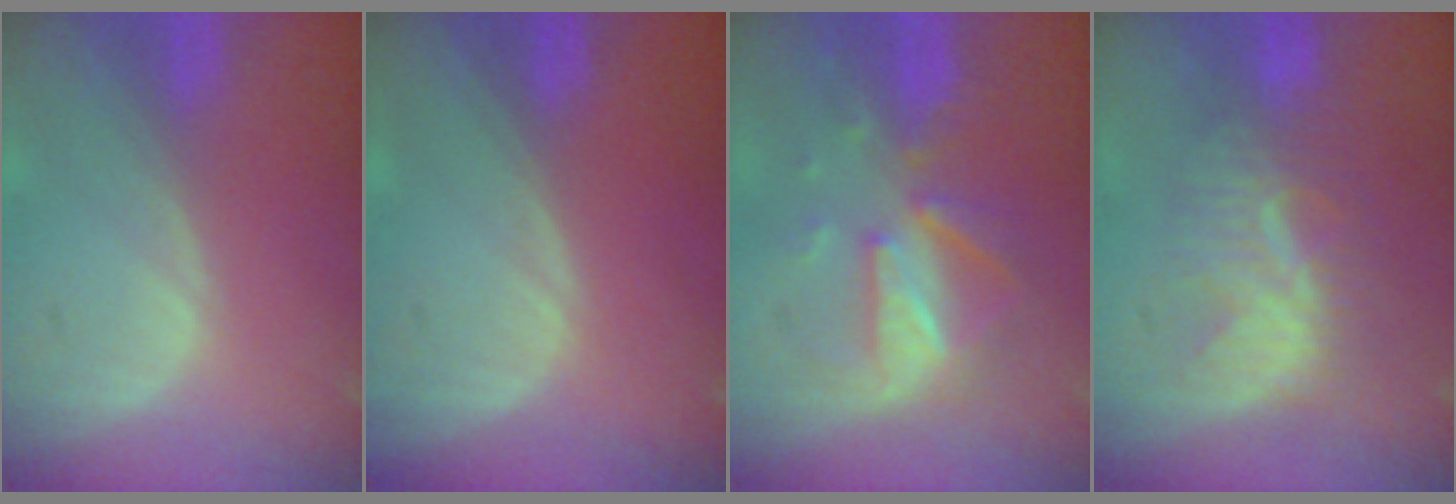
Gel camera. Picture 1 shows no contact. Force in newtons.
{"total": 0.0}
{"total": 8.0, "press": 7.4, "slide": 3.0}
{"total": 7.9, "press": 7.6, "slide": 1.9}